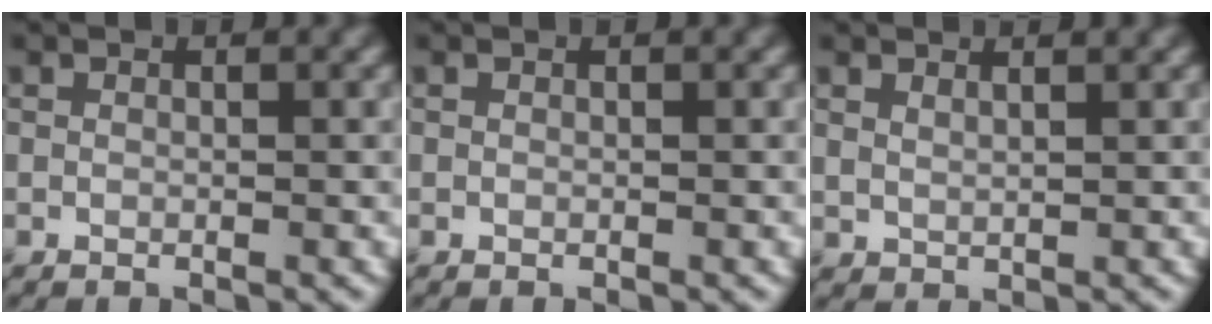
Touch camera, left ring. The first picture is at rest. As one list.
[{"total": 0.0}, {"total": 1.6, "force": [1.4, 0.4, 0.6], "torque": [-0.017, 0.004, 0.023]}]